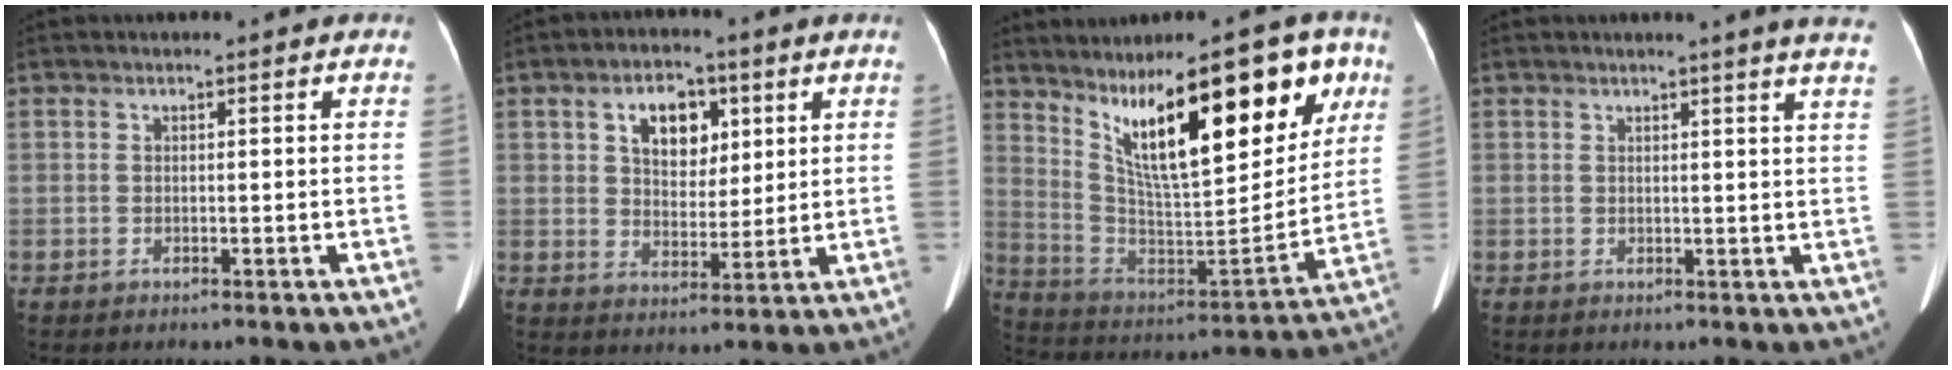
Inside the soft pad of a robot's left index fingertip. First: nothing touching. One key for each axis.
{"total": 7.5, "fx": 3.0, "fy": 4.7, "fz": 5.0, "tx": -0.086, "ty": 0.016, "tz": 0.055}
{"total": 22.3, "fx": 12.1, "fy": 5.8, "fz": 17.7, "tx": -0.274, "ty": 0.014, "tz": 0.209}
{"total": 10.8, "fx": 9.5, "fy": -0.6, "fz": 5.2, "tx": -0.060, "ty": -0.031, "tz": 0.085}